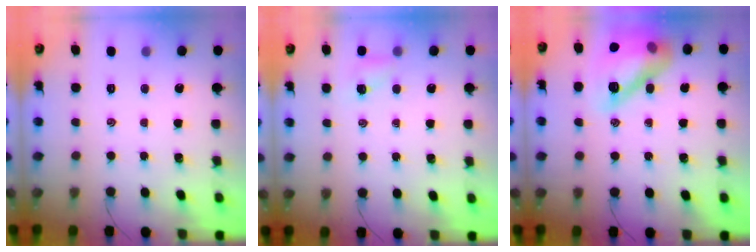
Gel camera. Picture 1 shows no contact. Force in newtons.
{"total": 3.9, "press": 3.7, "slide": 1.2}
{"total": 15.8, "press": 15.6, "slide": 2.2}